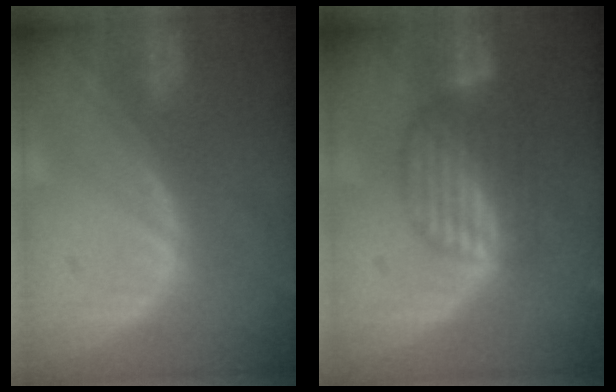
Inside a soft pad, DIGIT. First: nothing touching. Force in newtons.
{"total": 6.4, "press": 6.3, "slide": 1.2}